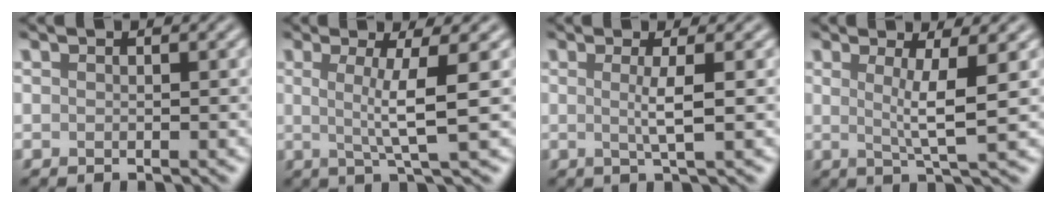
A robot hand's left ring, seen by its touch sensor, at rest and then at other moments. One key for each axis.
{"total": 4.5, "fx": 0.5, "fy": 0.6, "fz": 4.4, "tx": -0.073, "ty": -0.002, "tz": 0.009}
{"total": 2.5, "fx": 0.1, "fy": 0.5, "fz": 2.4, "tx": -0.044, "ty": -0.001, "tz": -0.005}
{"total": 3.8, "fx": 0.7, "fy": 0.5, "fz": 3.7, "tx": -0.062, "ty": -0.006, "tz": 0.013}